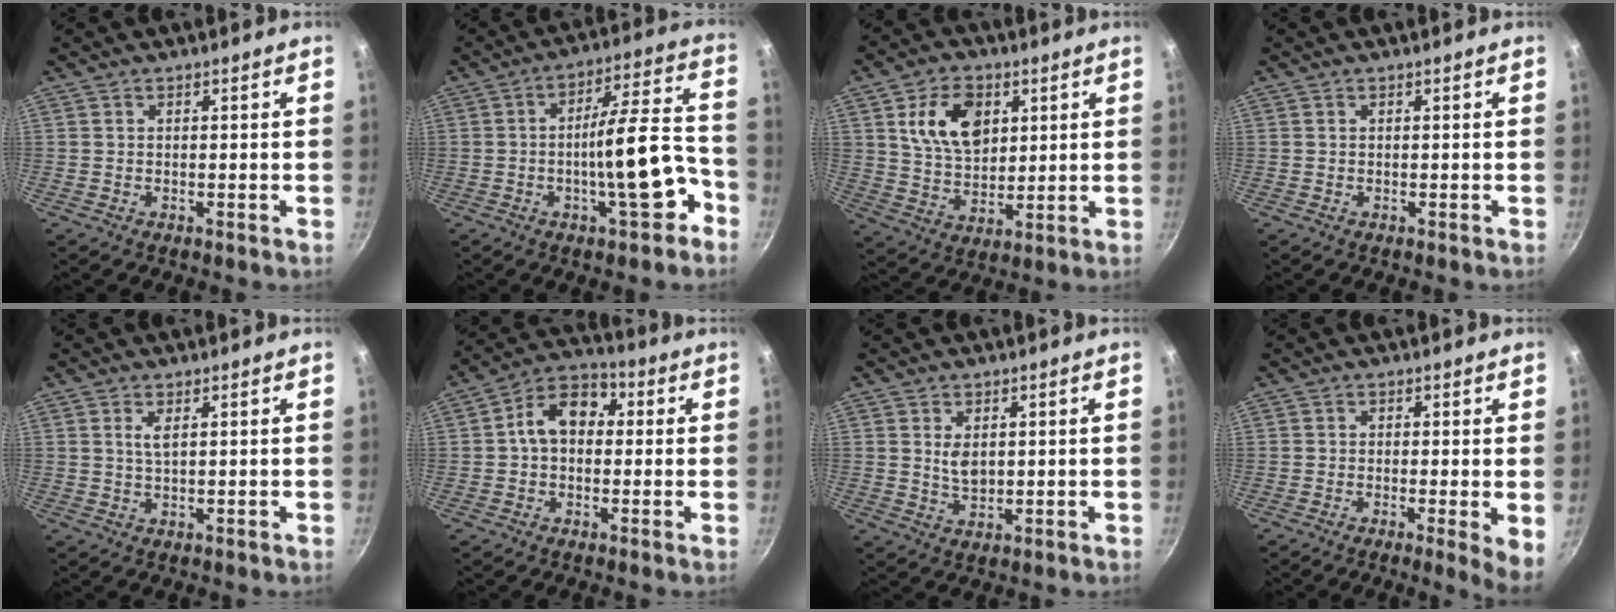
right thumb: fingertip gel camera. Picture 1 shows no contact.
{"total": 14.3, "force": [-5.4, 4.2, 12.5], "torque": [-0.156, 0.055, -0.080]}
{"total": 12.6, "force": [4.3, 8.5, 8.3], "torque": [-0.116, -0.017, 0.079]}
{"total": 0.0}
{"total": 2.3, "force": [0.9, 0.8, 2.0], "torque": [-0.040, -0.004, 0.019]}
{"total": 10.3, "force": [1.0, 7.5, 6.9], "torque": [-0.073, 0.031, -0.004]}
{"total": 4.1, "force": [1.0, 2.5, 3.0], "torque": [-0.050, -0.011, 0.023]}
{"total": 4.8, "force": [-0.6, 0.7, 4.7], "torque": [-0.058, -0.012, -0.009]}